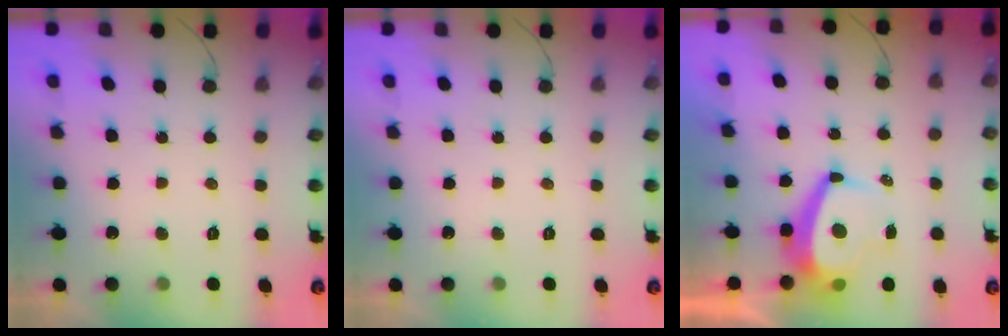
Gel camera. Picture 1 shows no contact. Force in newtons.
{"total": 0.0}
{"total": 8.9, "press": 8.9, "slide": 1.0}